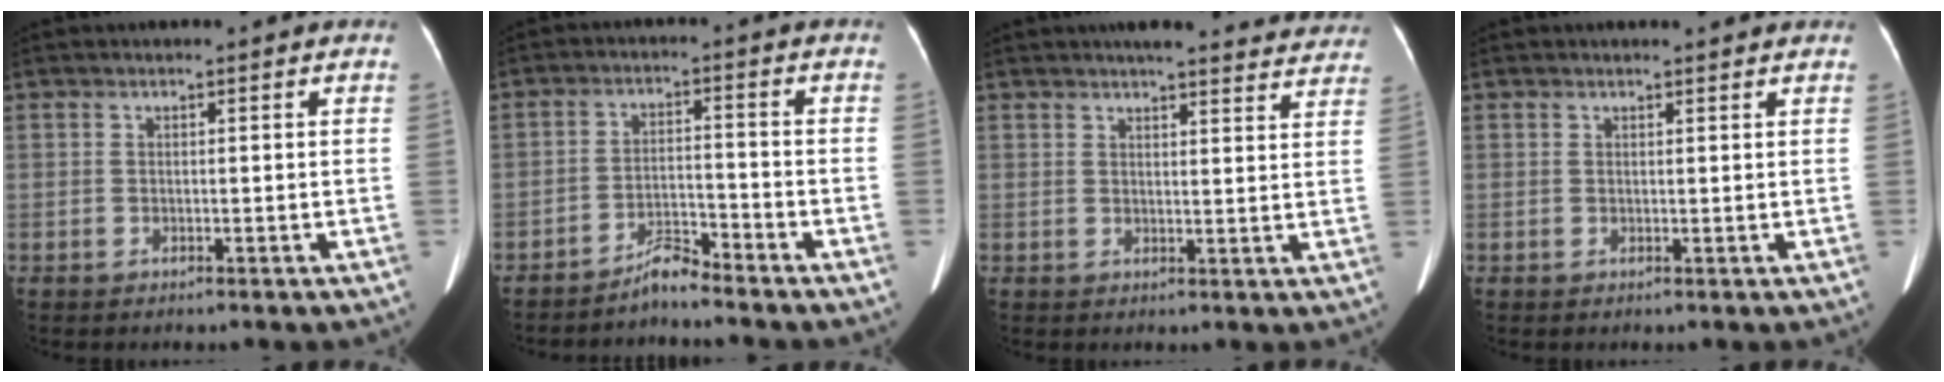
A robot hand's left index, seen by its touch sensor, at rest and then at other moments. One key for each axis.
{"total": 3.9, "fx": -3.8, "fy": -0.3, "fz": 0.8, "tx": -0.013, "ty": -0.014, "tz": -0.071}
{"total": 18.3, "fx": 17.0, "fy": 3.2, "fz": 5.9, "tx": -0.056, "ty": -0.012, "tz": 0.189}
{"total": 1.7, "fx": 1.7, "fy": 0.1, "fz": 0.4, "tx": -0.008, "ty": 0.003, "tz": 0.019}